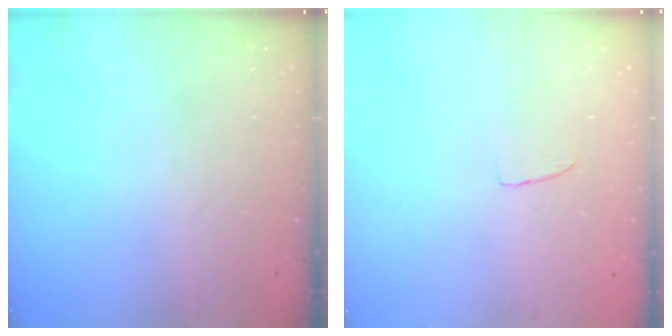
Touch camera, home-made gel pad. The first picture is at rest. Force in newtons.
{"total": 3.5, "press": 3.5, "slide": 0.2}